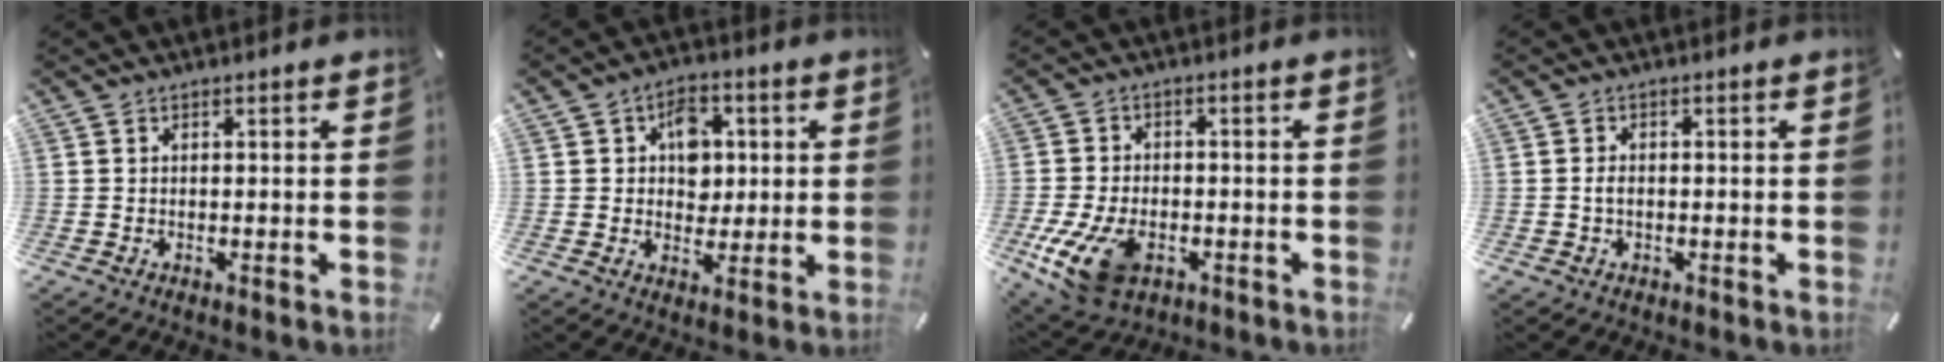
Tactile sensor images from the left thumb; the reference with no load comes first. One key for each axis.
{"total": 8.1, "fx": 1.5, "fy": 6.8, "fz": 4.1, "tx": -0.049, "ty": 0.001, "tz": 0.021}
{"total": 12.1, "fx": -4.5, "fy": 7.8, "fz": 8.1, "tx": -0.171, "ty": 0.006, "tz": -0.079}
{"total": 2.0, "fx": -0.4, "fy": 1.3, "fz": 1.5, "tx": -0.036, "ty": 0.000, "tz": -0.010}